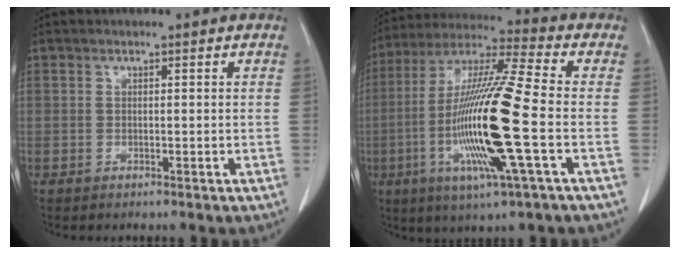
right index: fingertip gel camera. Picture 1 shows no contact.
{"total": 18.9, "force": [-4.0, 0.3, 18.5], "torque": [-0.376, -0.013, -0.082]}